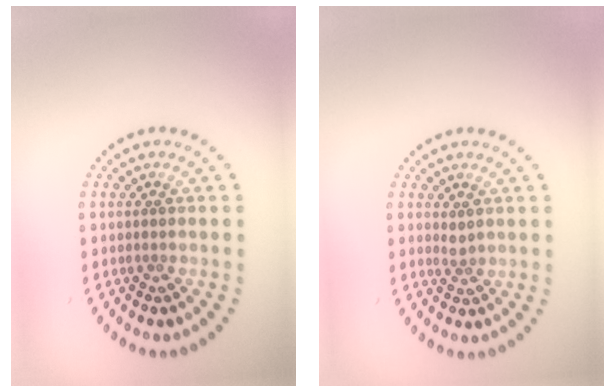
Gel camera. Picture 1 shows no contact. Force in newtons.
{"total": 1.0, "press": 0.7, "slide": 0.7}